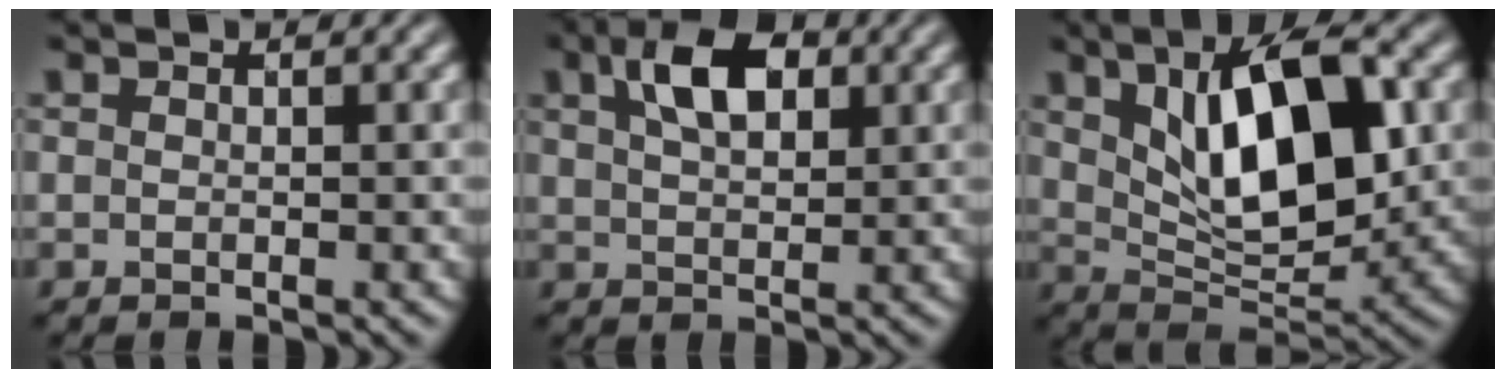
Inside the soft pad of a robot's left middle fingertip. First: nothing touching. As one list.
[{"total": 4.9, "force": [1.9, 2.6, 3.7], "torque": [-0.075, 0.008, 0.035]}, {"total": 9.9, "force": [2.6, 4.6, 8.4], "torque": [-0.148, 0.000, 0.045]}]